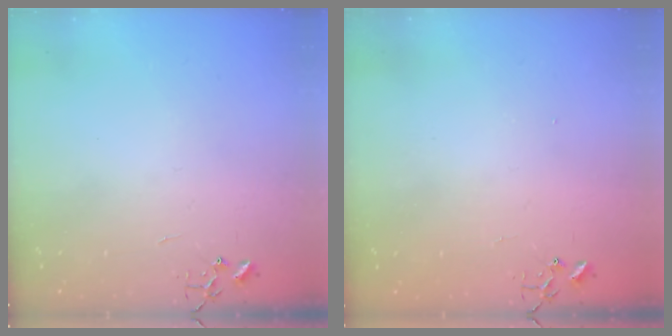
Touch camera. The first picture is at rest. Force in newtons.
{"total": 1.3, "press": 1.2, "slide": 0.1}